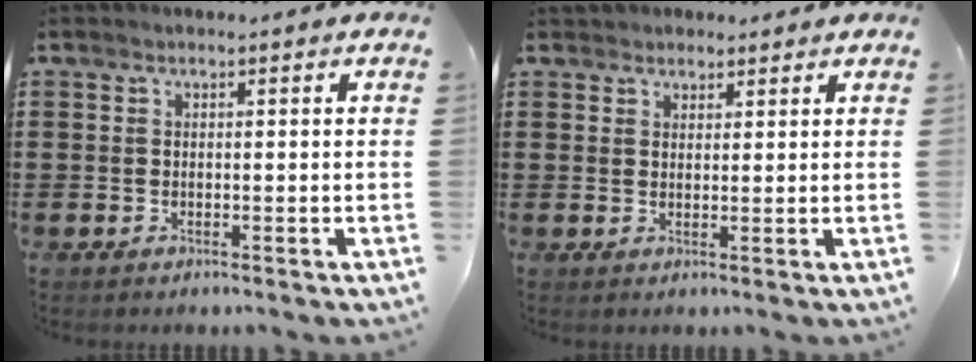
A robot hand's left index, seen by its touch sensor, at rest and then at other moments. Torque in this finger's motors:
{"motor_torque": [1.38, -0.76, 0.26, 0.06]}